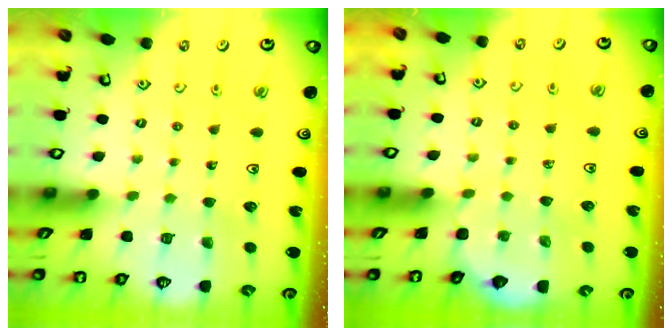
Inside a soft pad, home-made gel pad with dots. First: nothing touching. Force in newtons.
{"total": 2.1, "press": 2.1, "slide": 0.2}